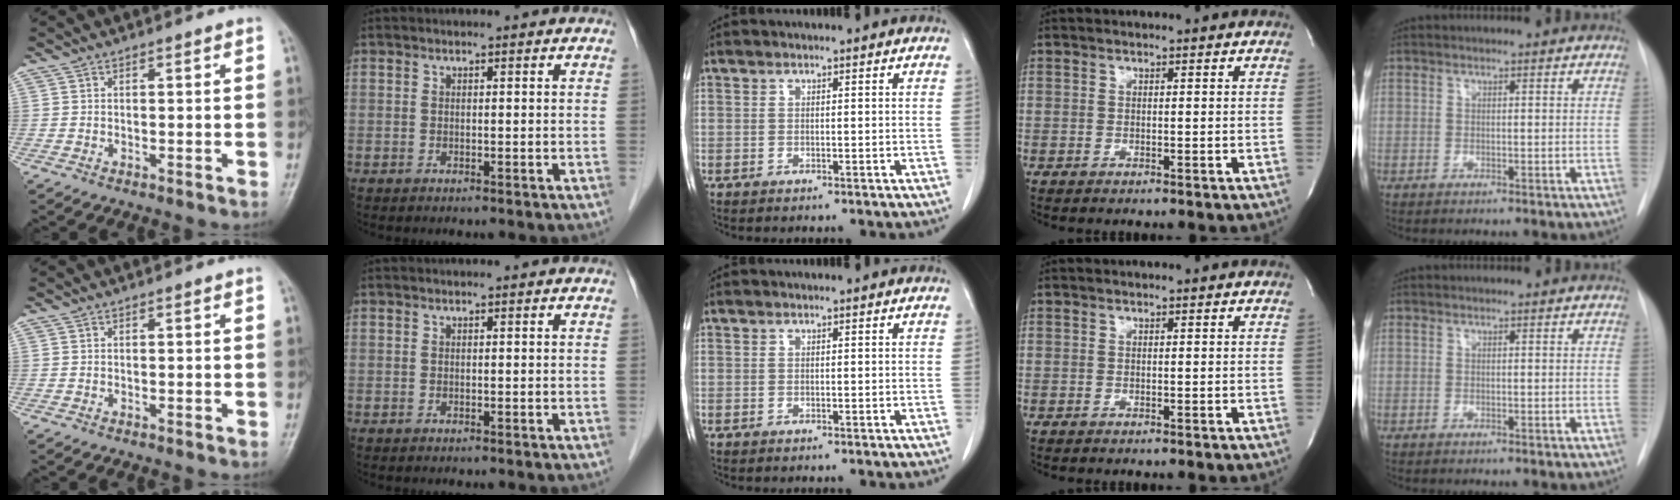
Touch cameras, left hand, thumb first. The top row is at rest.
{}